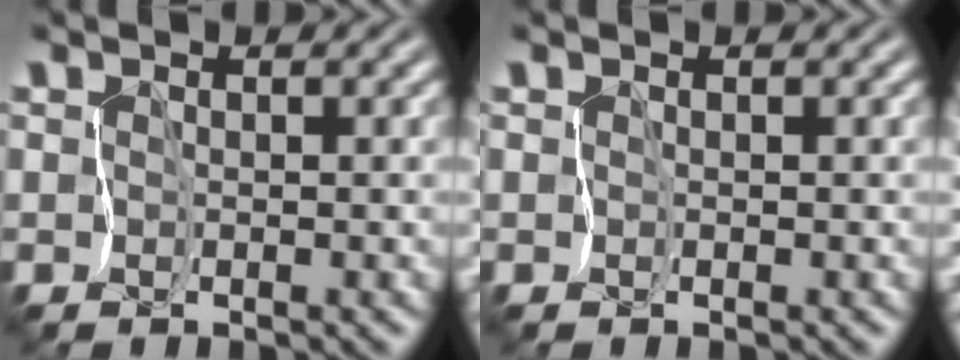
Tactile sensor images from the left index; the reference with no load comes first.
{"total": 0.0}